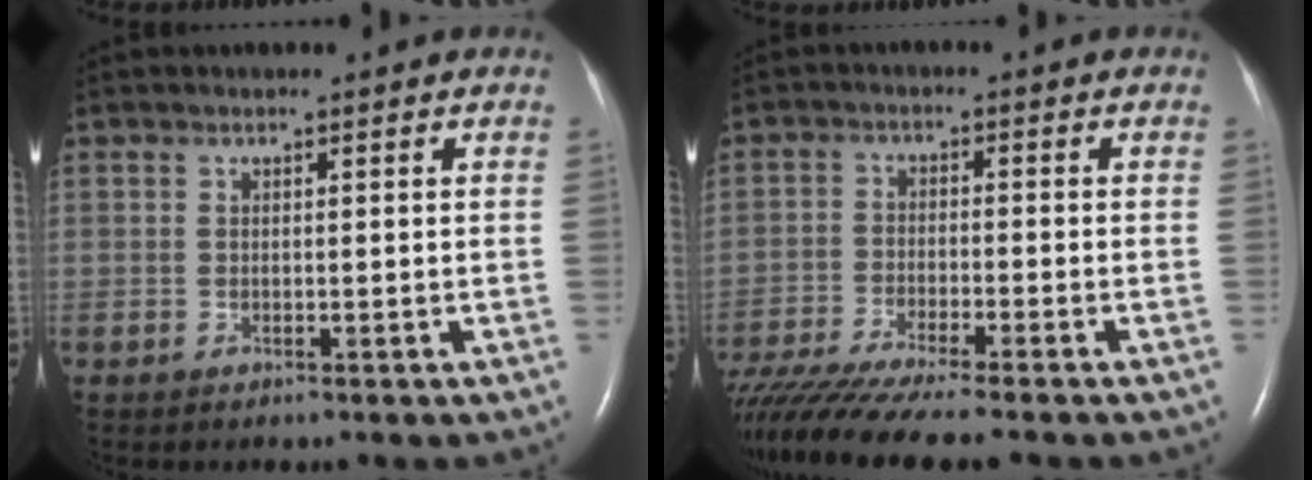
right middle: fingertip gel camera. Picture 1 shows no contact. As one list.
[{"total": 13.3, "force": [-11.4, -0.1, 6.9], "torque": [-0.117, -0.032, -0.189]}]